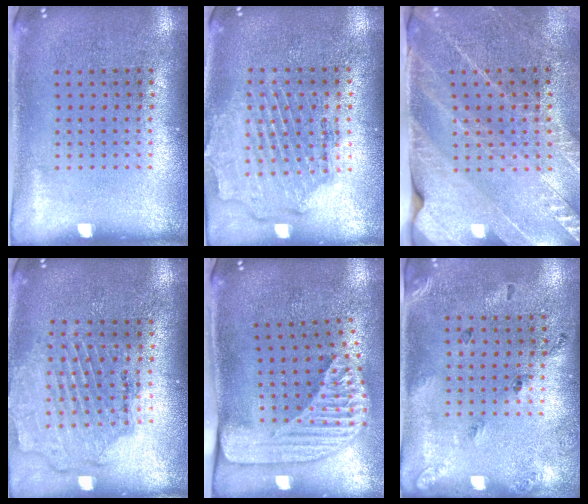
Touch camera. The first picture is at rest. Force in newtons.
{"total": 1.9, "press": 1.7, "slide": 0.7}
{"total": 2.6, "press": 2.5, "slide": 0.4}
{"total": 1.6, "press": 1.5, "slide": 0.4}
{"total": 2.4, "press": 1.7, "slide": 1.7}
{"total": 1.8, "press": 1.1, "slide": 1.5}